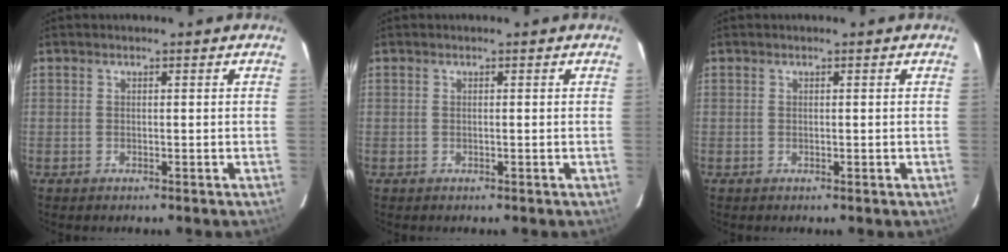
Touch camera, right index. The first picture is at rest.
{"total": 0.0}
{"total": 0.0}